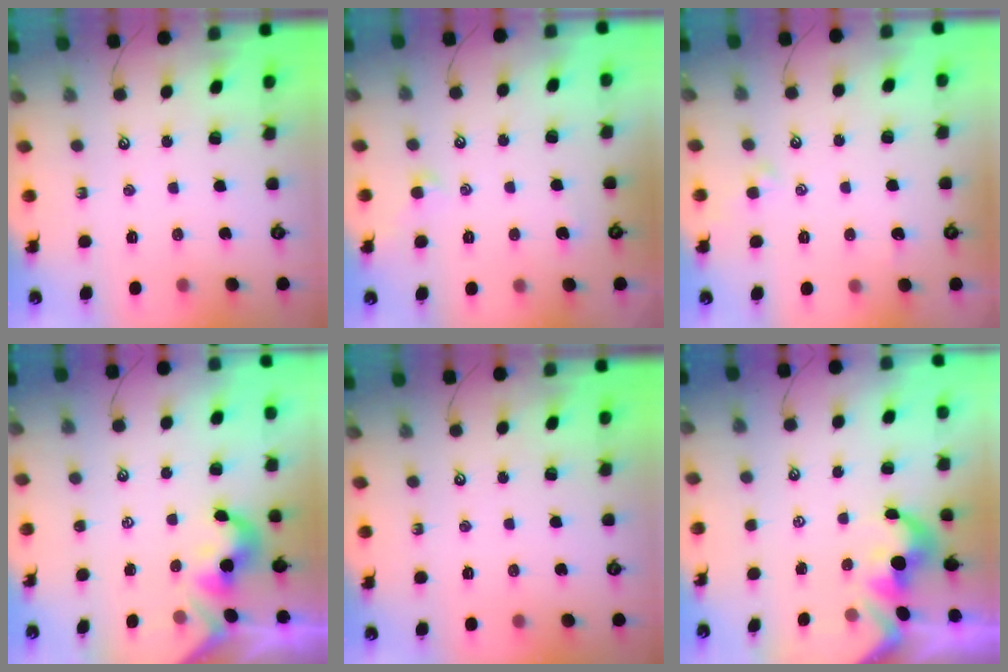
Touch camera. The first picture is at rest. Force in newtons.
{"total": 1.0, "press": 0.9, "slide": 0.6}
{"total": 2.5, "press": 2.5, "slide": 0.4}
{"total": 2.0, "press": 1.9, "slide": 0.6}
{"total": 0.0}
{"total": 1.7, "press": 1.4, "slide": 1.0}